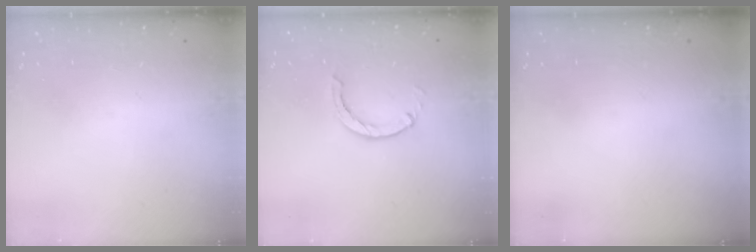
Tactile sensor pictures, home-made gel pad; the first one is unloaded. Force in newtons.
{"total": 0.0}
{"total": 0.0}